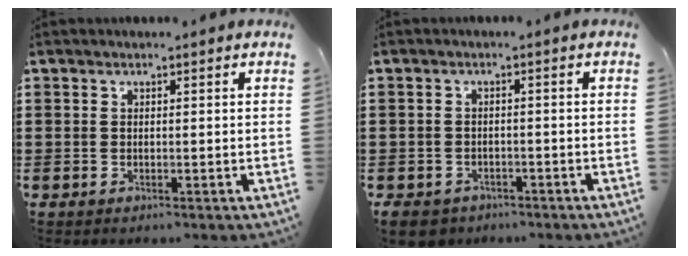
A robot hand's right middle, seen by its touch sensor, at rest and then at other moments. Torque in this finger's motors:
{"motor_torque": [0.14, 0.16, 0.22, 0.05]}